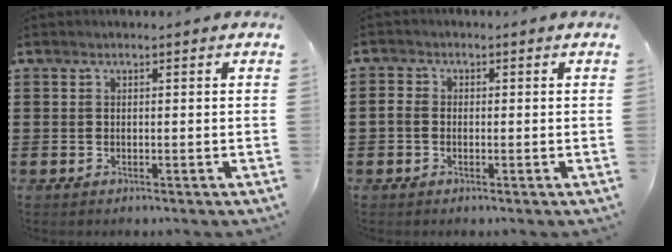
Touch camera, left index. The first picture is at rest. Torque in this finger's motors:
{"motor_torque": [-0.46, 0.74, -0.19, -0.07]}